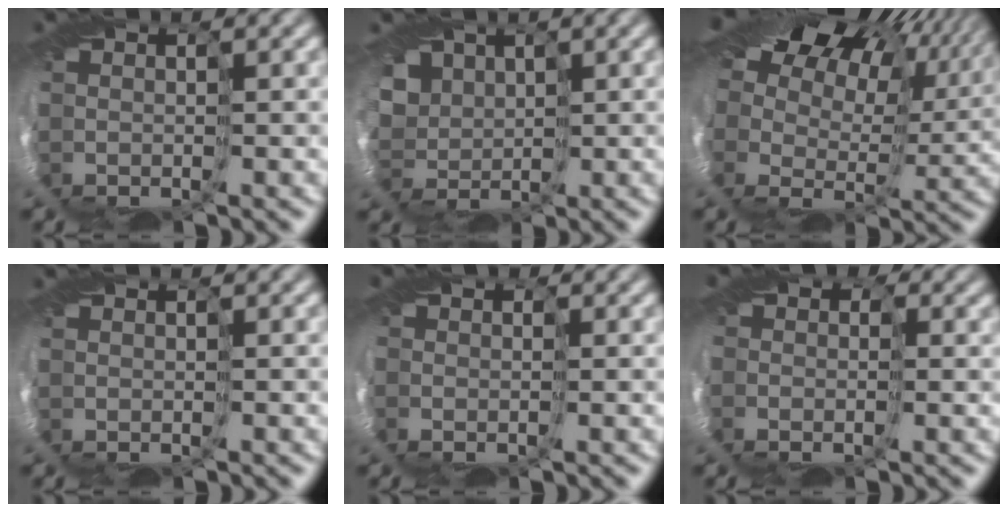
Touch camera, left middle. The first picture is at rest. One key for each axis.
{"total": 3.5, "fx": 1.2, "fy": 3.2, "fz": 0.9, "tx": -0.036, "ty": 0.006, "tz": 0.015}
{"total": 20.1, "fx": 10.5, "fy": 12.5, "fz": 11.8, "tx": -0.253, "ty": 0.068, "tz": 0.163}
{"total": 0.0}
{"total": 4.4, "fx": 0.4, "fy": 3.6, "fz": 2.5, "tx": -0.048, "ty": 0.004, "tz": 0.007}
{"total": 8.4, "fx": 0.8, "fy": 6.7, "fz": 5.0, "tx": -0.077, "ty": 0.006, "tz": -0.019}